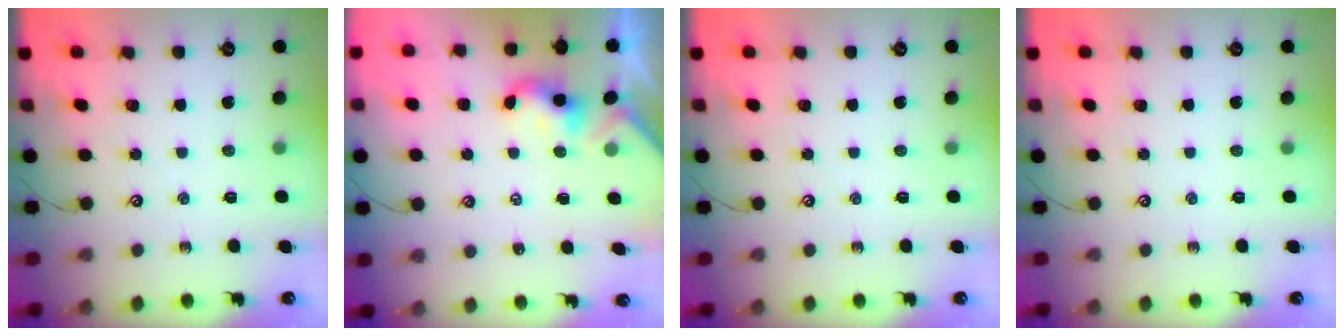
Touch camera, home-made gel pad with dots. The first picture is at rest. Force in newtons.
{"total": 2.4, "press": 2.4, "slide": 0.2}
{"total": 0.0}
{"total": 0.0}